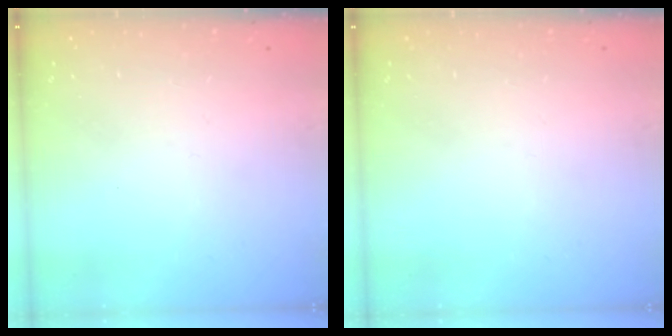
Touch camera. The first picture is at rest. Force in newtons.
{"total": 0.0}